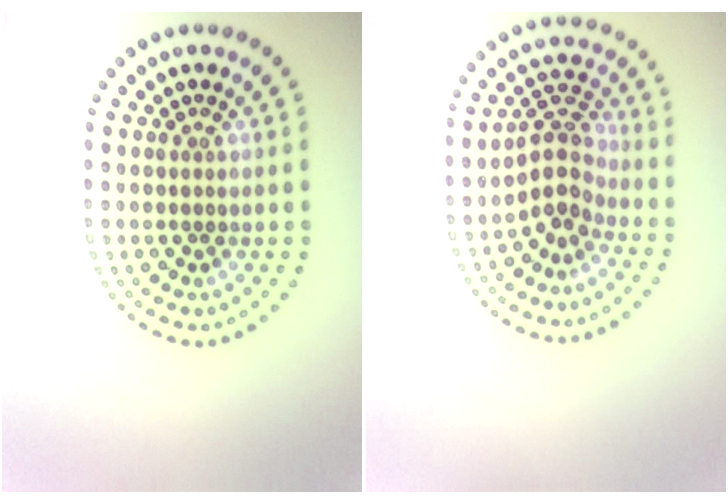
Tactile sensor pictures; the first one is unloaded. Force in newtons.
{"total": 3.5, "press": 3.0, "slide": 1.7}